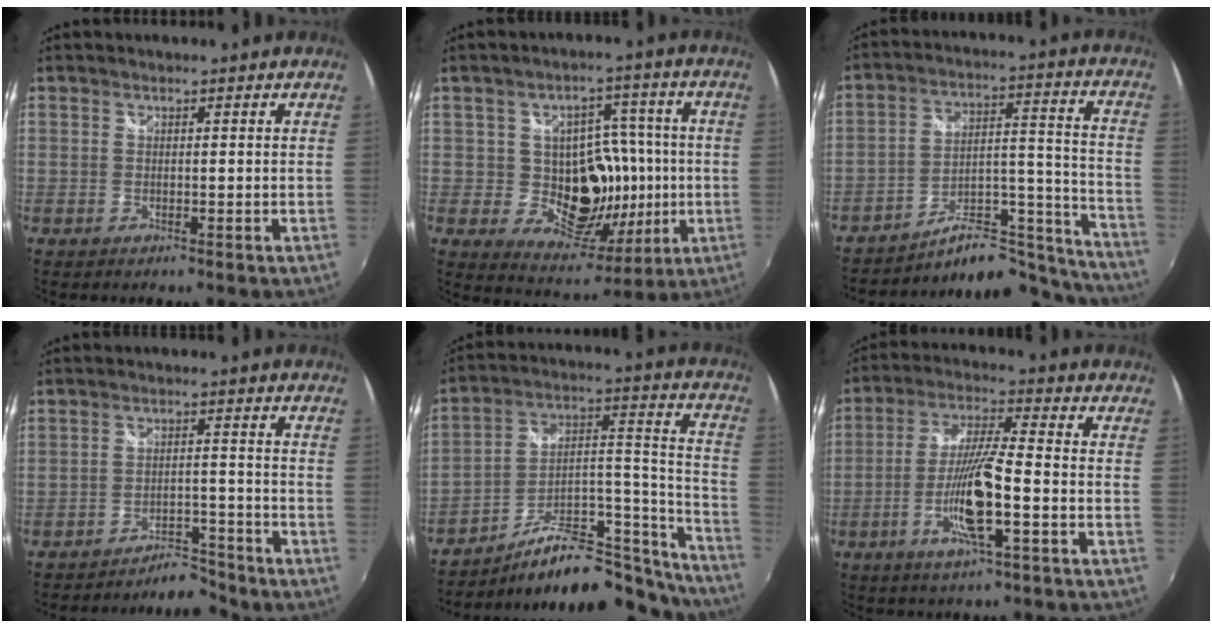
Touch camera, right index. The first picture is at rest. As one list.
[{"total": 13.6, "force": [-0.8, 11.4, 7.5], "torque": [-0.130, 0.009, 0.005]}, {"total": 19.9, "force": [-18.7, 4.9, 5.0], "torque": [-0.049, 0.055, -0.260]}, {"total": 5.8, "force": [-5.6, 1.3, 0.6], "torque": [-0.019, 0.013, -0.083]}, {"total": 25.2, "force": [-20.5, 7.8, 12.3], "torque": [-0.136, 0.042, -0.294]}, {"total": 11.6, "force": [-4.0, 0.8, 10.9], "torque": [-0.219, -0.007, -0.077]}]